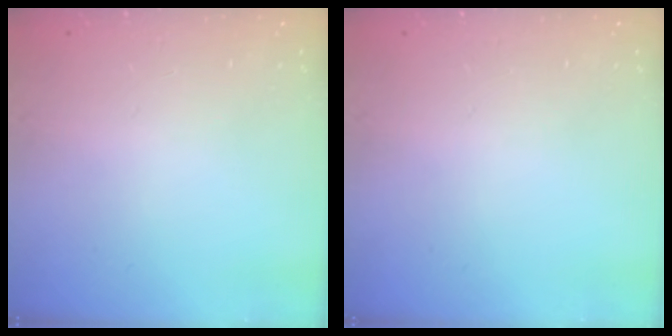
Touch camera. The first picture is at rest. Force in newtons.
{"total": 0.0}